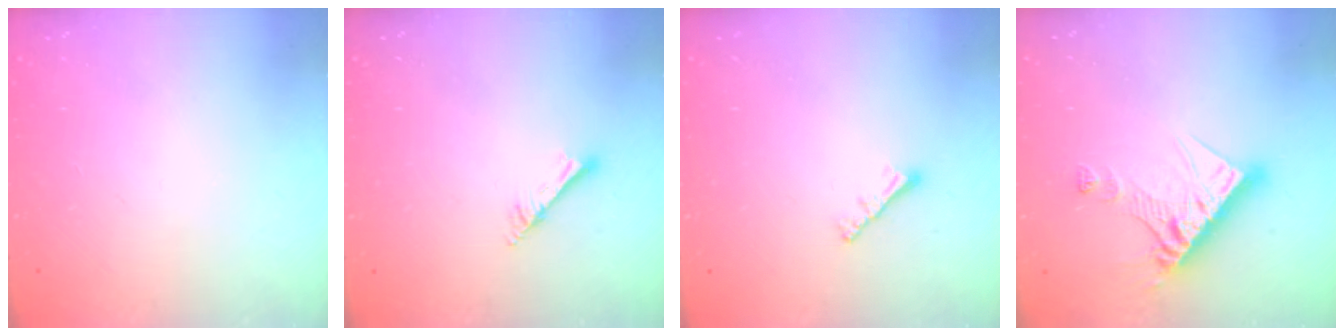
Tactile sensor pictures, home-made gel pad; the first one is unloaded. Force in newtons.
{"total": 2.5, "press": 2.5, "slide": 0.2}
{"total": 2.0, "press": 2.0, "slide": 0.5}
{"total": 13.2, "press": 13.1, "slide": 1.2}